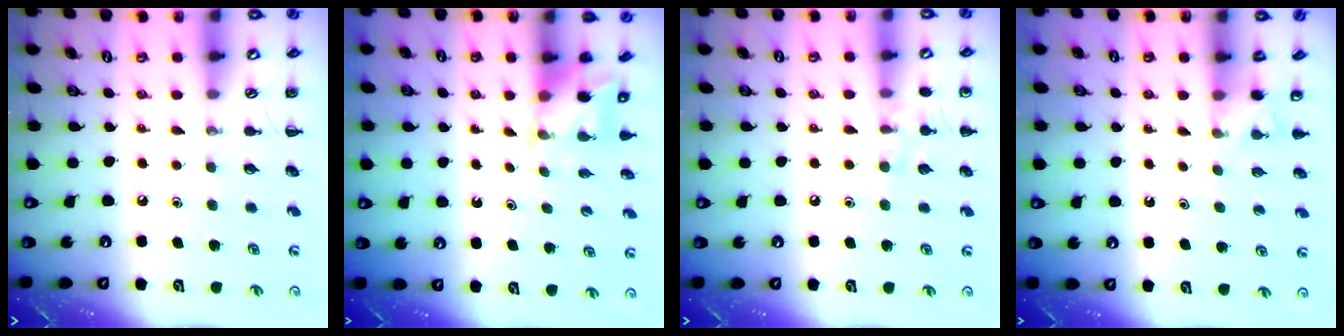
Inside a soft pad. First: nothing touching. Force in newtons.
{"total": 2.1, "press": 2.0, "slide": 0.7}
{"total": 7.4, "press": 7.1, "slide": 2.0}
{"total": 2.6, "press": 2.4, "slide": 1.0}